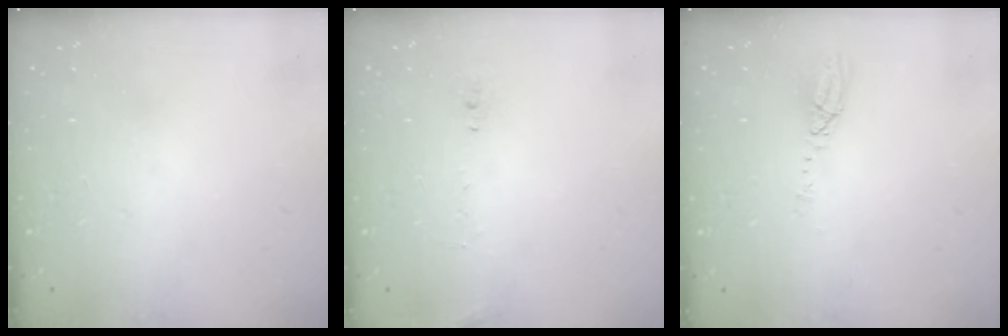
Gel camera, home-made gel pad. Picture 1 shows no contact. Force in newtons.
{"total": 6.6, "press": 6.5, "slide": 0.7}
{"total": 3.6, "press": 3.6, "slide": 0.2}